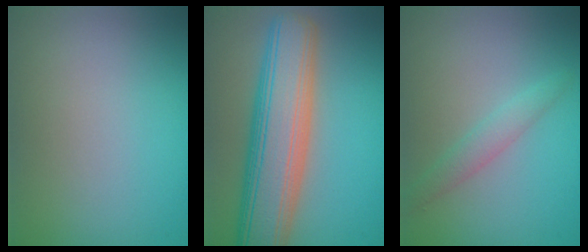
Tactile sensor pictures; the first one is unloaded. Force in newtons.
{"total": 10.0, "press": 10.0, "slide": 0.8}
{"total": 1.7, "press": 1.7, "slide": 0.1}